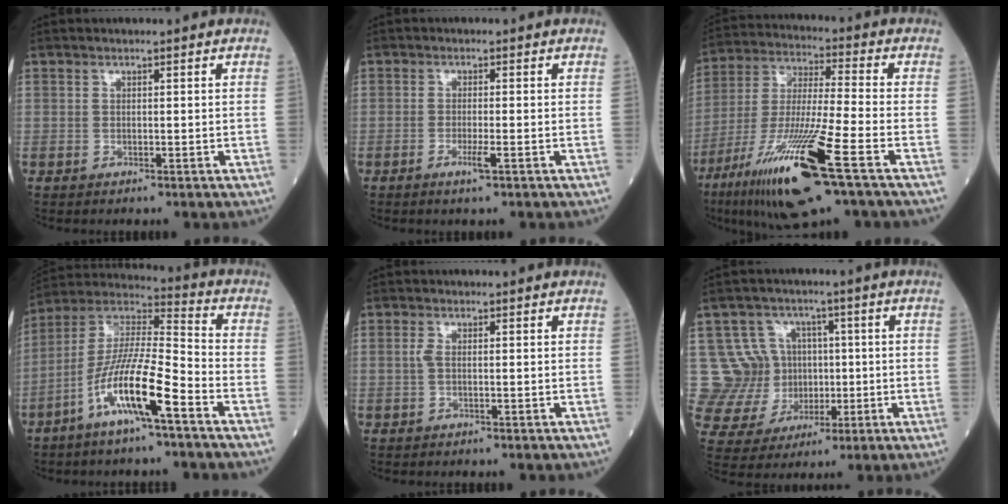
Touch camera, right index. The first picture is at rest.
{"total": 2.1, "force": [-1.0, -0.1, 1.8], "torque": [-0.038, -0.004, -0.017]}
{"total": 19.0, "force": [-9.5, 0.7, 16.4], "torque": [-0.334, -0.047, -0.173]}
{"total": 13.4, "force": [-6.5, 1.0, 11.6], "torque": [-0.232, -0.004, -0.126]}
{"total": 1.0, "force": [0.0, 0.2, 1.0], "torque": [-0.023, 0.001, -0.002]}
{"total": 10.8, "force": [1.4, 10.5, 1.8], "torque": [-0.045, 0.046, 0.045]}